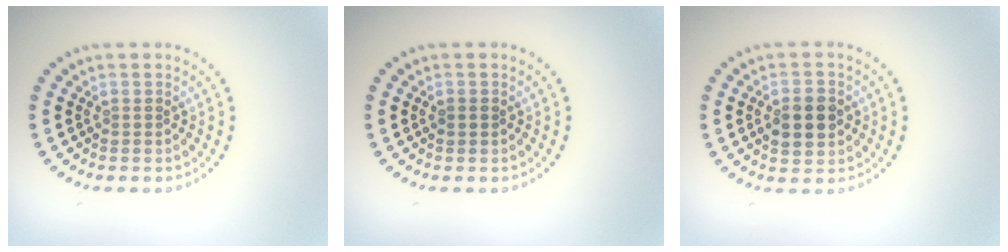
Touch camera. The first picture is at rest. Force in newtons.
{"total": 1.0, "press": 1.0, "slide": 0.1}
{"total": 3.8, "press": 3.8, "slide": 0.2}